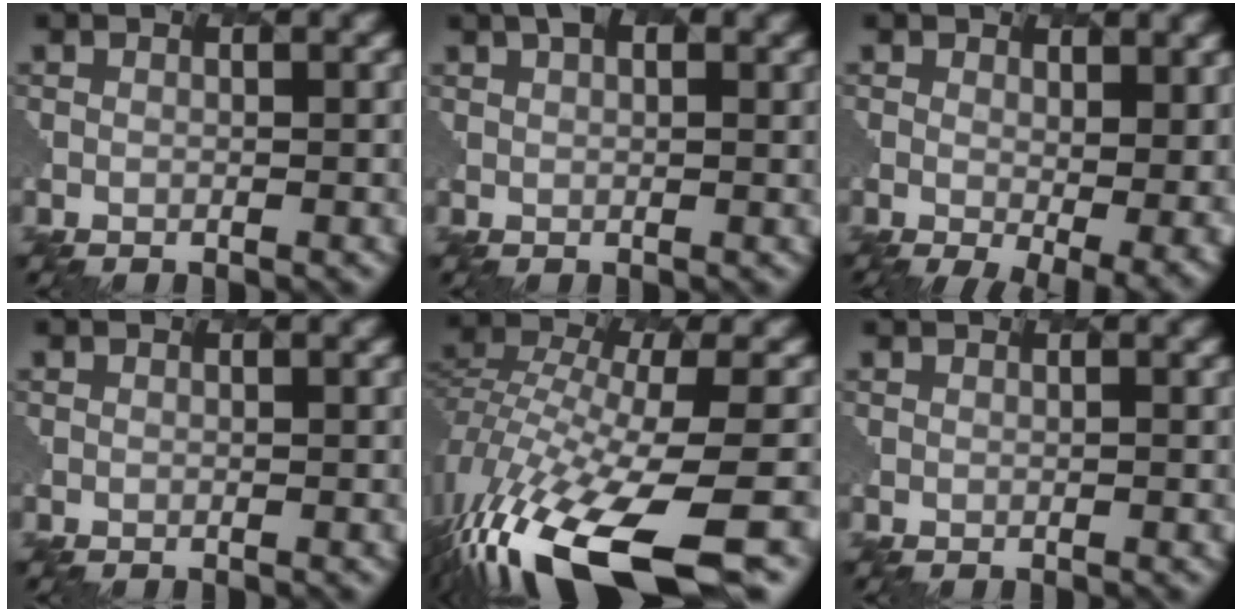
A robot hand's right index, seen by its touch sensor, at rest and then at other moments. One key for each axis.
{"total": 2.0, "fx": 1.3, "fy": 0.6, "fz": 1.3, "tx": -0.014, "ty": 0.014, "tz": 0.011}
{"total": 4.9, "fx": -0.5, "fy": 1.8, "fz": 4.5, "tx": -0.072, "ty": -0.015, "tz": 0.001}
{"total": 0.0}
{"total": 13.9, "fx": -9.2, "fy": 3.9, "fz": 9.7, "tx": -0.240, "ty": -0.011, "tz": -0.152}
{"total": 0.6, "fx": 0.4, "fy": 0.3, "fz": 0.4, "tx": 0.003, "ty": 0.006, "tz": 0.001}